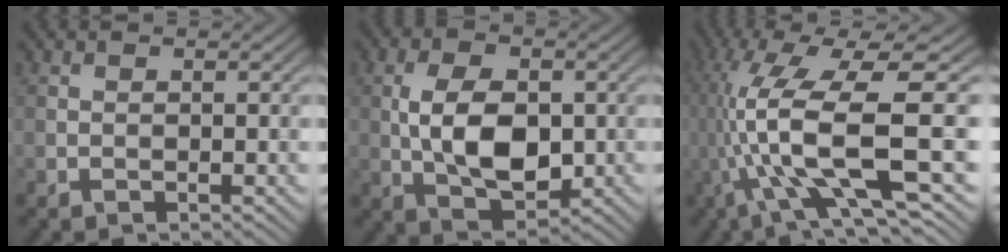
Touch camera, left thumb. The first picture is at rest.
{"total": 8.5, "force": [-0.3, 5.0, 6.9], "torque": [-0.136, -0.002, -0.007]}
{"total": 14.5, "force": [-1.8, 3.5, 13.9], "torque": [-0.288, 0.009, -0.022]}